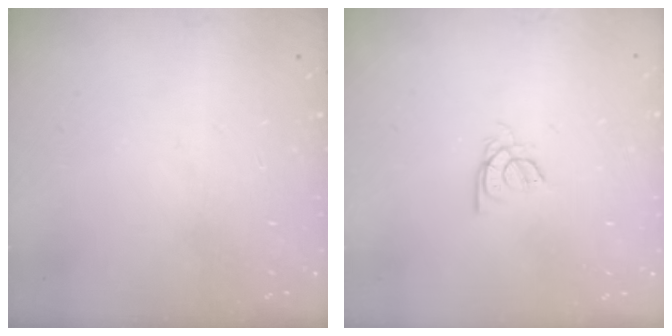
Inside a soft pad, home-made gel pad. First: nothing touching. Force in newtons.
{"total": 2.4, "press": 2.4, "slide": 0.4}